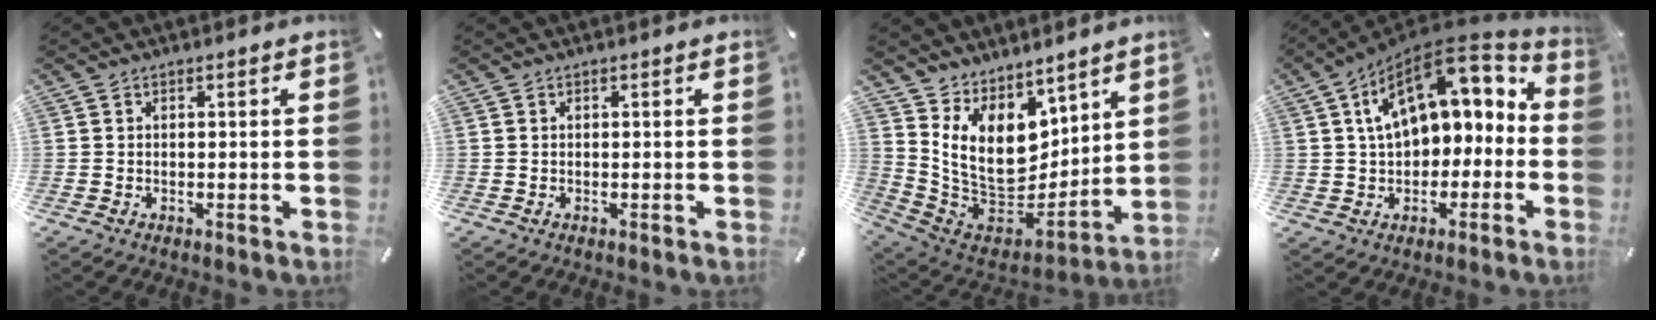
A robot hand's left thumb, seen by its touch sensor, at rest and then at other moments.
{"total": 0.0}
{"total": 14.7, "force": [6.7, 10.6, 7.8], "torque": [-0.171, -0.075, 0.134]}
{"total": 15.7, "force": [5.9, 9.9, 10.6], "torque": [-0.172, -0.028, 0.106]}